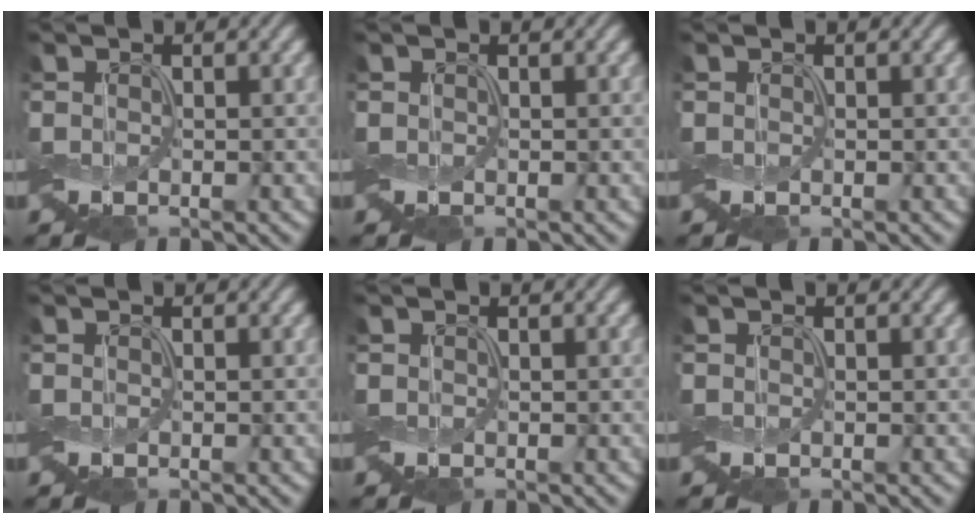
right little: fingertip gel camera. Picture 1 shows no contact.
{"total": 0.0}
{"total": 0.0}
{"total": 0.0}
{"total": 0.0}
{"total": 0.0}